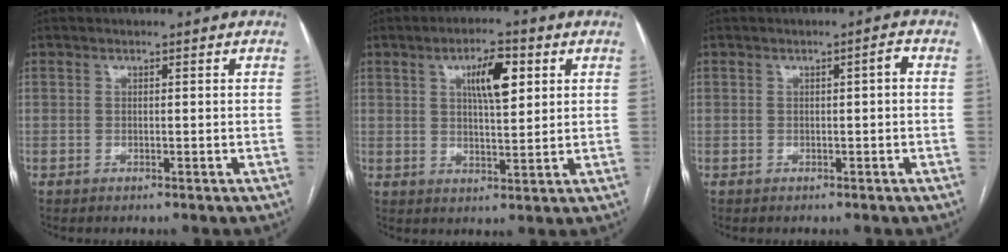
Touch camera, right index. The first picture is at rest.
{"total": 7.1, "force": [2.7, 1.9, 6.3], "torque": [-0.108, 0.008, 0.045]}
{"total": 1.3, "force": [0.0, 0.2, 1.3], "torque": [-0.017, 0.005, 0.000]}